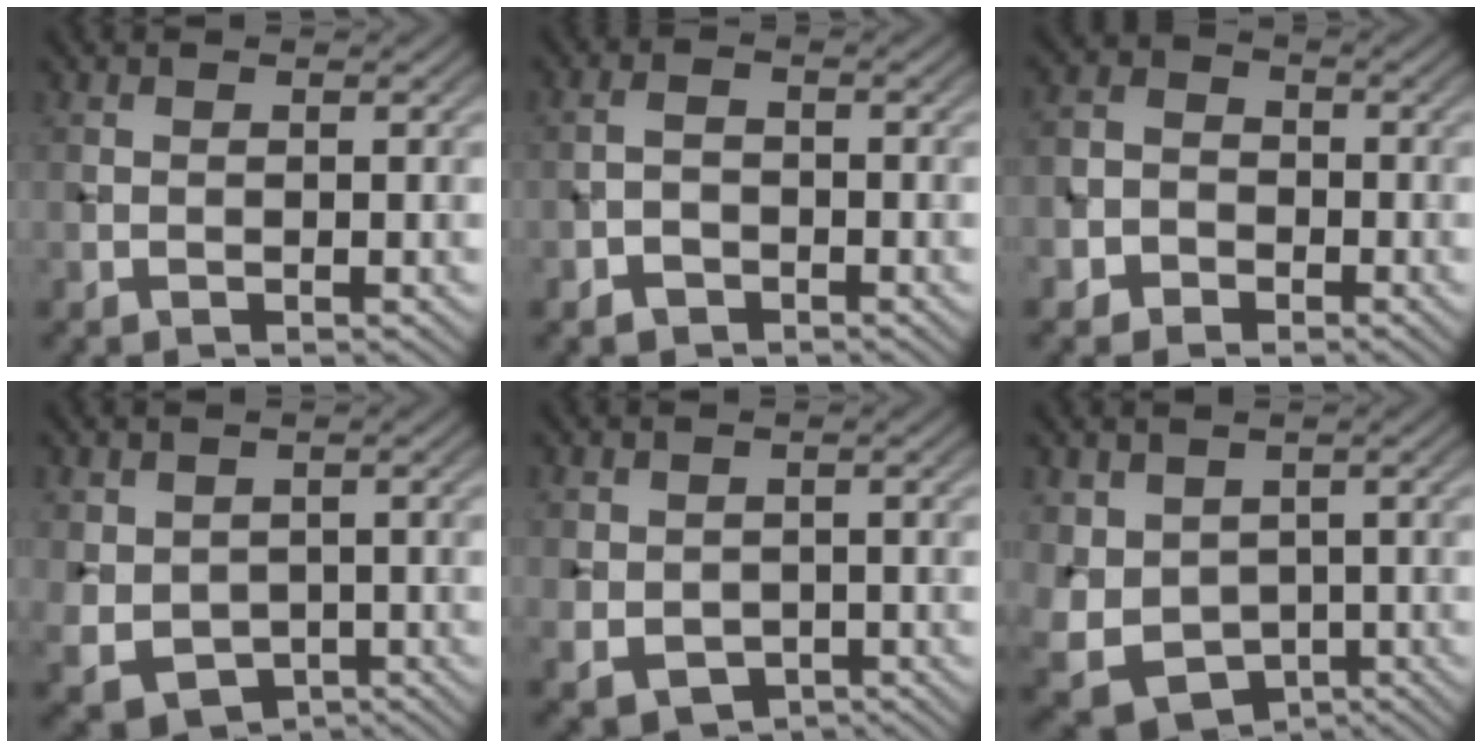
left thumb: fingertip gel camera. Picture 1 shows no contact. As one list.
[{"total": 2.3, "force": [-1.6, 1.3, 0.9], "torque": [-0.016, 0.000, -0.035]}, {"total": 4.3, "force": [-2.2, 3.4, 1.2], "torque": [-0.020, -0.002, -0.056]}, {"total": 4.9, "force": [0.3, 4.3, 2.3], "torque": [-0.071, -0.028, 0.011]}, {"total": 3.2, "force": [-0.4, 2.8, 1.4], "torque": [-0.042, -0.019, -0.001]}, {"total": 7.7, "force": [0.5, 6.6, 3.9], "torque": [-0.113, -0.029, 0.022]}]